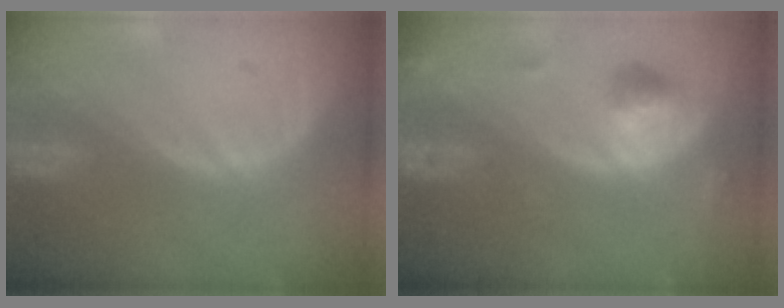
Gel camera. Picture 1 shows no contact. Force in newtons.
{"total": 4.6, "press": 4.6, "slide": 0.3}